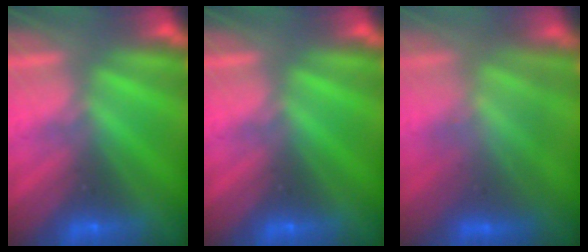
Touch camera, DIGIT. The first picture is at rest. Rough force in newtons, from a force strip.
{"total": 0.0}
{"total": 3.7}